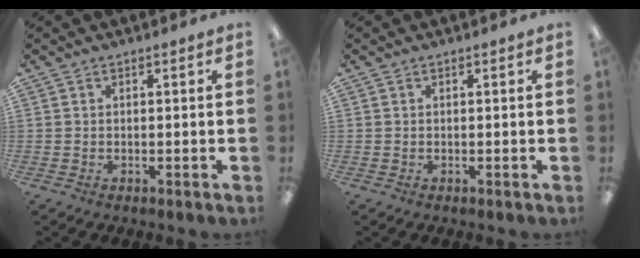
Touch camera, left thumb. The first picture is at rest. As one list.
[{"total": 0.0}]